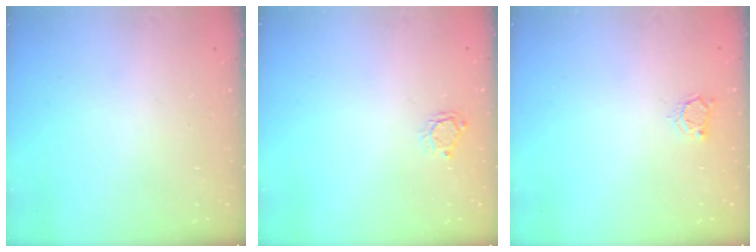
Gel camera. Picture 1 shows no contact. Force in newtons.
{"total": 3.8, "press": 3.8, "slide": 0.4}
{"total": 3.2, "press": 3.1, "slide": 0.4}